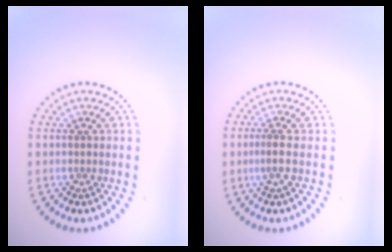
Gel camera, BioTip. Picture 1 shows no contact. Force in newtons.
{"total": 1.4, "press": 1.1, "slide": 1.0}